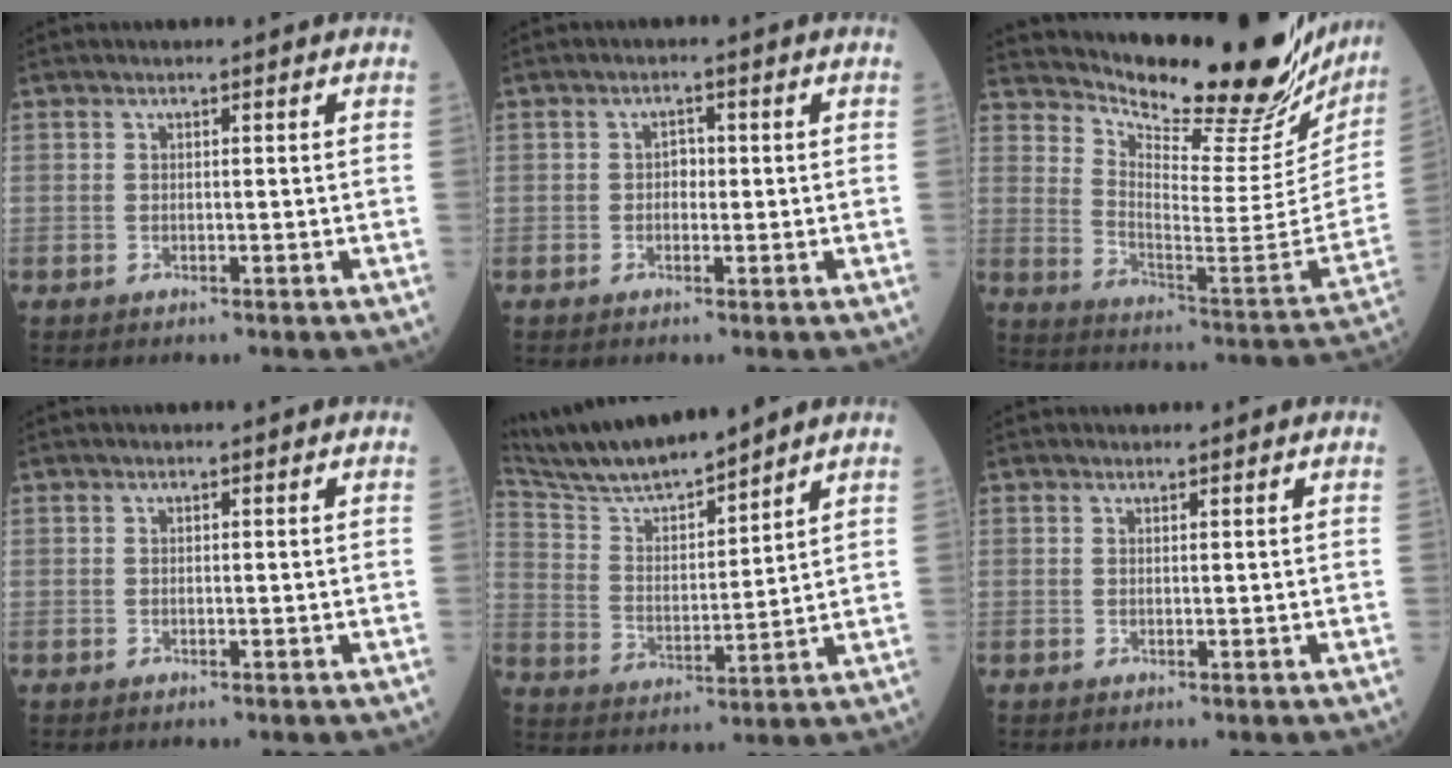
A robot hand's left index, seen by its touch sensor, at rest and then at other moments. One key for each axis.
{"total": 1.8, "fx": 0.0, "fy": 1.3, "fz": 1.2, "tx": -0.014, "ty": 0.005, "tz": -0.005}
{"total": 26.1, "fx": 23.7, "fy": 4.0, "fz": 10.3, "tx": -0.167, "ty": -0.101, "tz": 0.314}
{"total": 0.0}
{"total": 12.6, "fx": 11.7, "fy": 0.8, "fz": 4.6, "tx": -0.096, "ty": 0.013, "tz": 0.222}
{"total": 0.5, "fx": 0.5, "fy": 0.2, "fz": 0.0, "tx": -0.008, "ty": -0.004, "tz": 0.005}